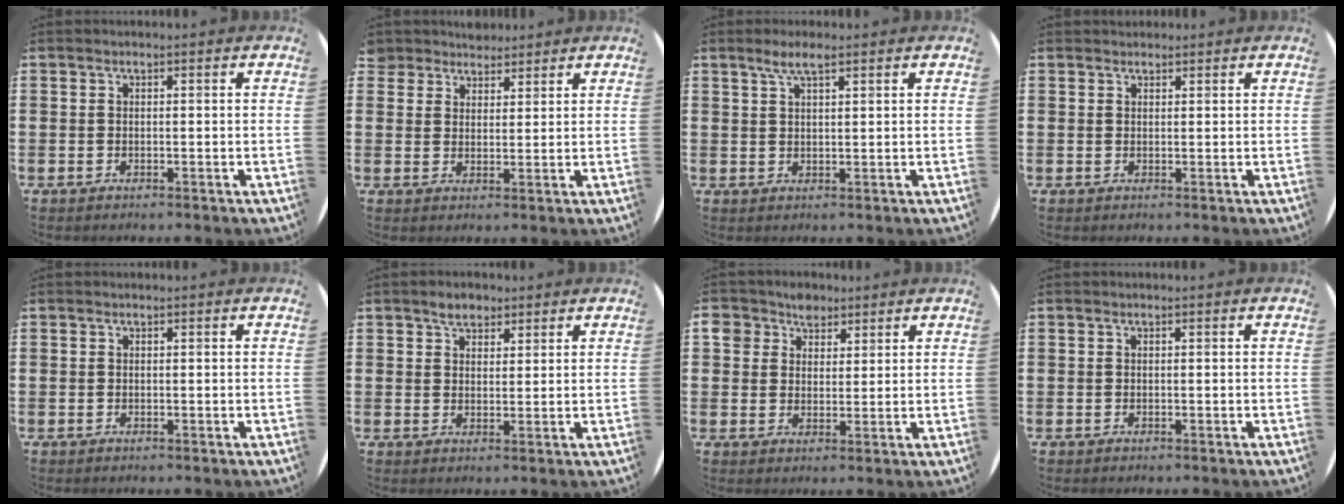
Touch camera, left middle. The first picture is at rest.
{"total": 4.4, "force": [4.1, 1.8, -0.2], "torque": [-0.004, -0.008, 0.079]}
{"total": 3.3, "force": [2.3, 0.7, 2.3], "torque": [-0.049, 0.006, 0.040]}
{"total": 1.1, "force": [1.0, 0.4, -0.1], "torque": [0.009, -0.001, 0.018]}
{"total": 0.0}
{"total": 2.8, "force": [2.3, 1.4, 0.7], "torque": [-0.001, -0.001, 0.041]}
{"total": 4.4, "force": [3.2, 3.1, 0.5], "torque": [-0.018, 0.007, 0.058]}
{"total": 0.0}